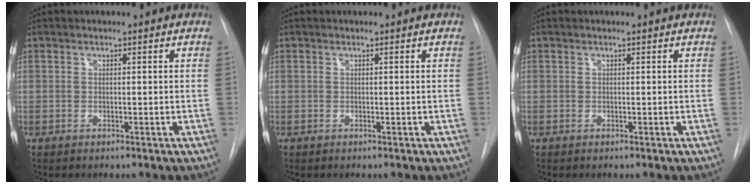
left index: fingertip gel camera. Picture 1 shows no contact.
{"total": 0.0}
{"total": 0.0}